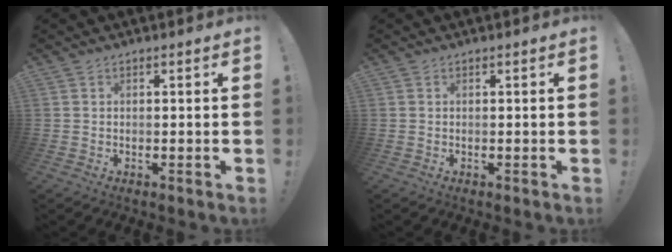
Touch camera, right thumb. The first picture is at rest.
{"total": 0.0}